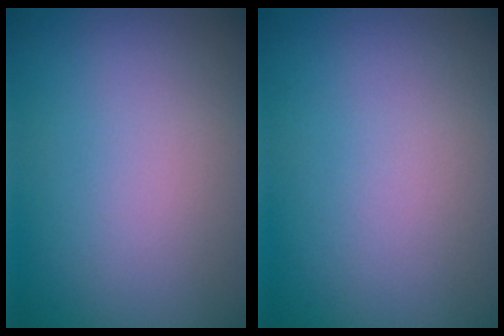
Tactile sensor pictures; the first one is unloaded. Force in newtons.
{"total": 0.0}